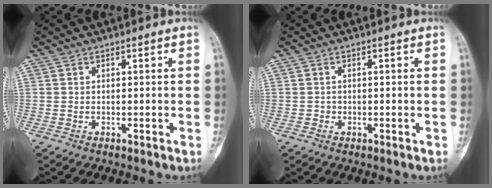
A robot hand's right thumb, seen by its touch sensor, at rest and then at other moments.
{"total": 0.6, "force": [-0.3, 0.6, 0.0], "torque": [0.007, 0.004, -0.007]}